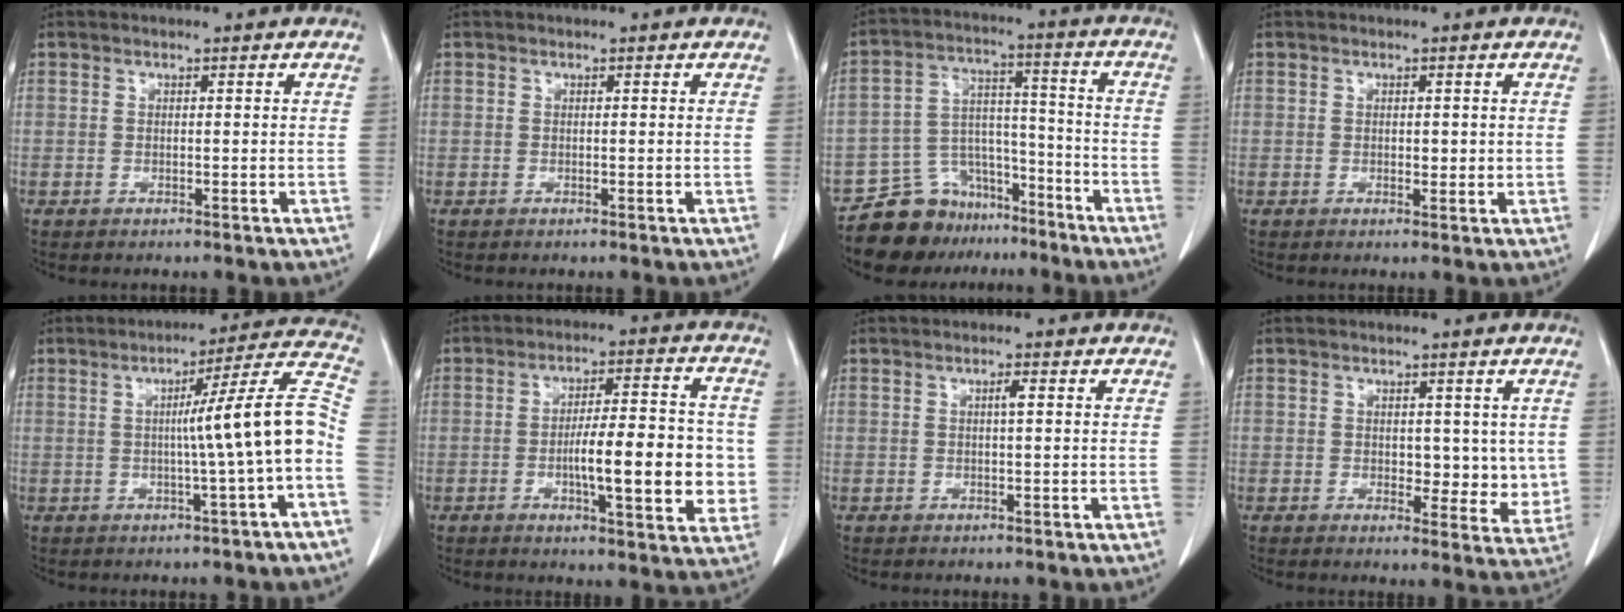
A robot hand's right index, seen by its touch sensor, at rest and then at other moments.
{"total": 0.0}
{"total": 11.2, "force": [-9.3, 6.1, 2.0], "torque": [-0.032, 0.051, -0.153]}
{"total": 1.5, "force": [0.1, 0.8, 1.3], "torque": [-0.017, -0.002, 0.003]}
{"total": 12.2, "force": [-1.4, -1.7, 12.0], "torque": [-0.161, 0.022, -0.023]}
{"total": 13.5, "force": [-1.9, 3.1, 13.0], "torque": [-0.189, 0.010, -0.027]}
{"total": 1.0, "force": [0.2, 0.0, 1.0], "torque": [-0.019, 0.002, 0.002]}
{"total": 5.9, "force": [0.9, 3.6, 4.6], "torque": [-0.036, -0.014, 0.016]}